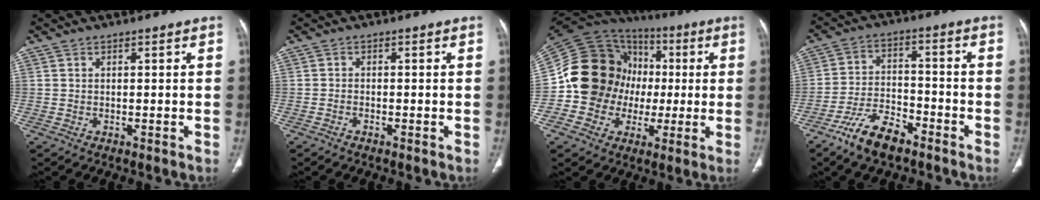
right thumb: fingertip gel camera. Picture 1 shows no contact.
{"total": 0.7, "force": [-0.6, 0.3, 0.3], "torque": [-0.006, 0.005, -0.014]}
{"total": 20.8, "force": [-0.8, 18.4, 9.7], "torque": [-0.140, 0.056, -0.009]}
{"total": 9.7, "force": [-6.9, 4.1, 5.5], "torque": [-0.104, 0.037, -0.133]}